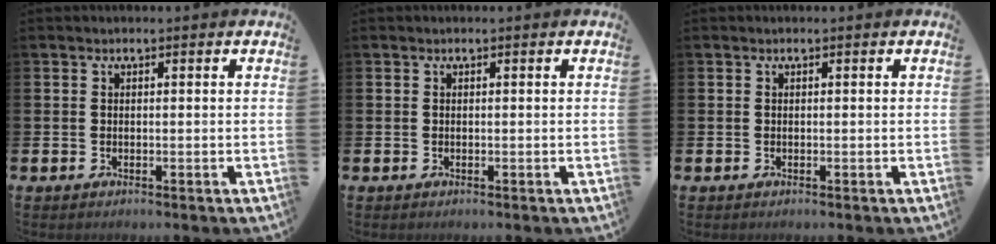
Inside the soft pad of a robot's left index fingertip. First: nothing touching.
{"total": 0.0}
{"total": 0.0}